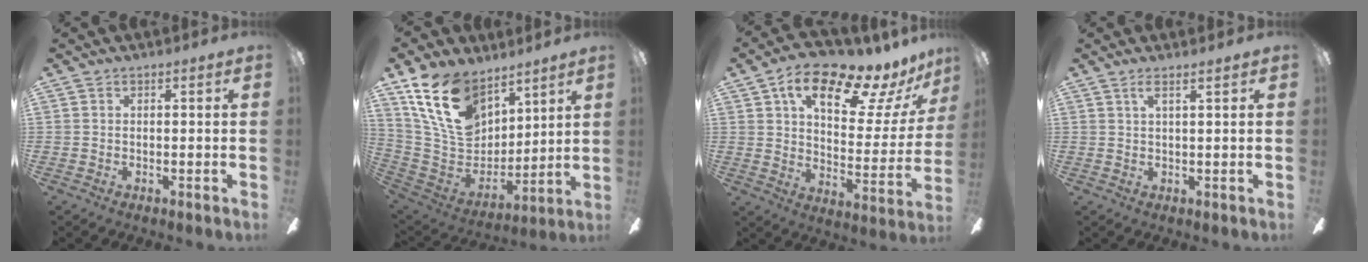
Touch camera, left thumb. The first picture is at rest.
{"total": 19.5, "force": [11.6, 11.9, 10.2], "torque": [-0.220, -0.043, 0.218]}
{"total": 17.3, "force": [12.1, 6.3, 10.6], "torque": [-0.168, -0.075, 0.197]}
{"total": 2.5, "force": [1.6, 0.0, 1.9], "torque": [-0.042, 0.000, 0.027]}